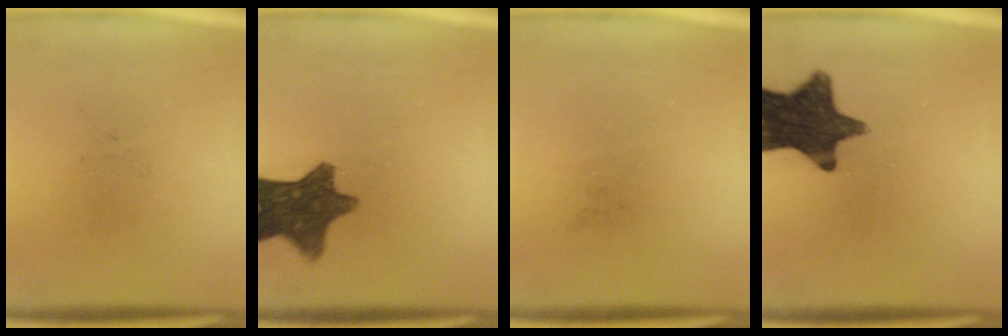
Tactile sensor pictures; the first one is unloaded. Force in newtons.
{"total": 11.0}
{"total": 0.0}
{"total": 14.3}